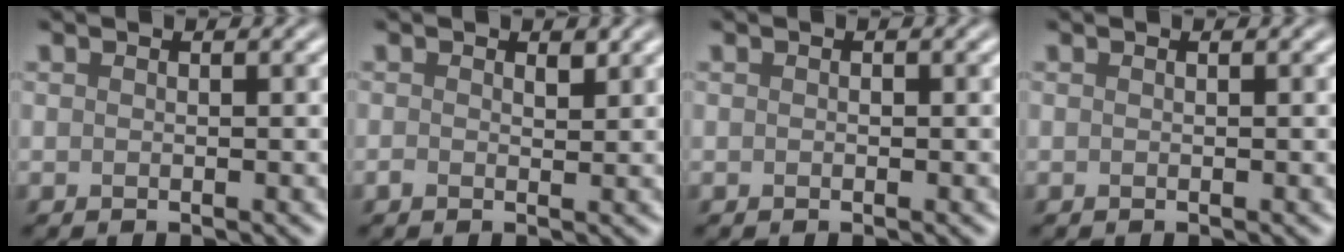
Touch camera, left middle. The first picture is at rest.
{"total": 0.6, "force": [0.1, 0.3, 0.5], "torque": [-0.012, 0.000, 0.007]}
{"total": 0.0}
{"total": 0.0}